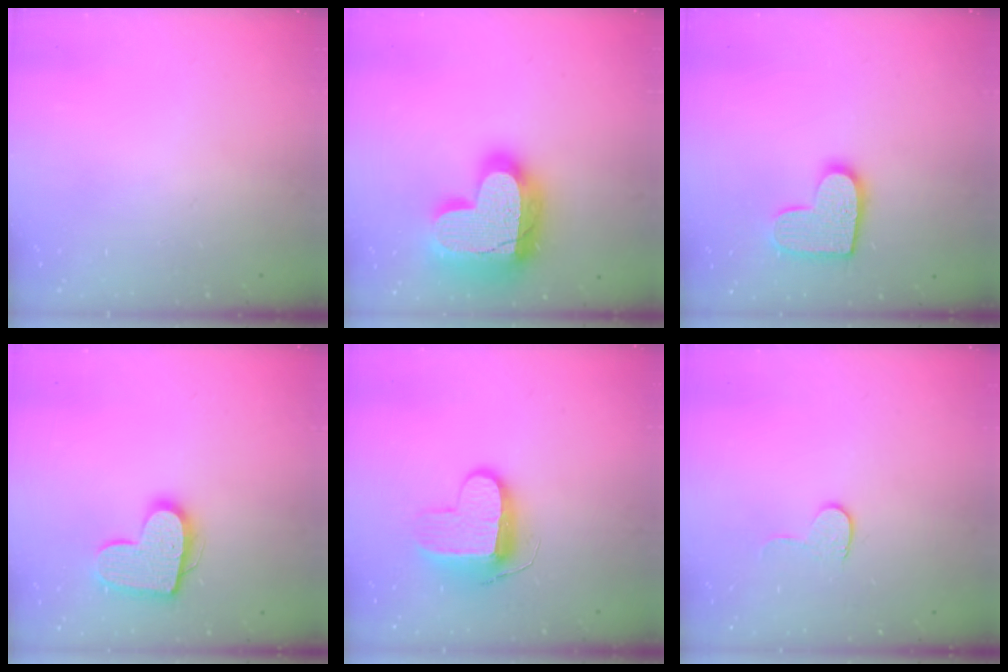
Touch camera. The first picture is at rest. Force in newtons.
{"total": 26.4, "press": 26.3, "slide": 2.0}
{"total": 12.1, "press": 12.0, "slide": 0.6}
{"total": 13.9, "press": 13.9, "slide": 0.9}
{"total": 9.4, "press": 9.3, "slide": 1.3}
{"total": 4.4, "press": 4.4, "slide": 0.4}